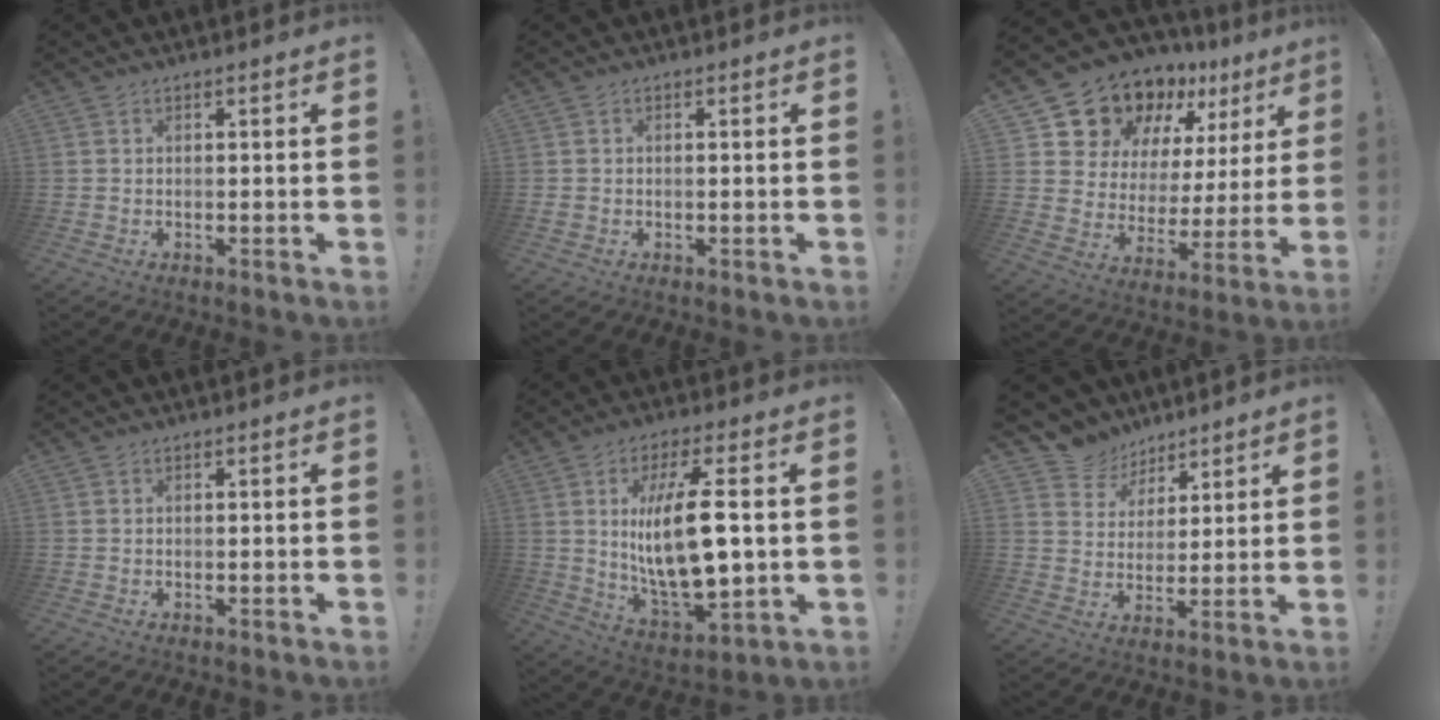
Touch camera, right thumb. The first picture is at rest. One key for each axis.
{"total": 0.9, "fx": -0.1, "fy": 0.8, "fz": 0.4, "tx": -0.009, "ty": 0.004, "tz": -0.001}
{"total": 15.9, "fx": 13.2, "fy": 7.8, "fz": 3.9, "tx": -0.074, "ty": -0.109, "tz": 0.254}
{"total": 0.0}
{"total": 19.1, "fx": 2.4, "fy": 6.9, "fz": 17.7, "tx": -0.339, "ty": -0.018, "tz": 0.029}
{"total": 8.6, "fx": 6.0, "fy": 6.1, "fz": 0.6, "tx": -0.019, "ty": -0.050, "tz": 0.122}